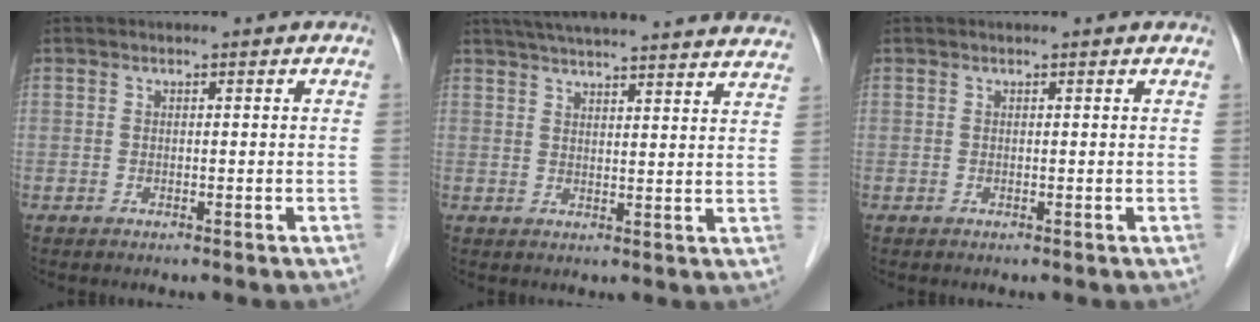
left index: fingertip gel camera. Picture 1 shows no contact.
{"total": 27.6, "force": [25.5, 2.0, 10.4], "torque": [-0.167, -0.016, 0.314]}
{"total": 1.3, "force": [1.2, 0.0, 0.4], "torque": [-0.012, 0.008, 0.012]}